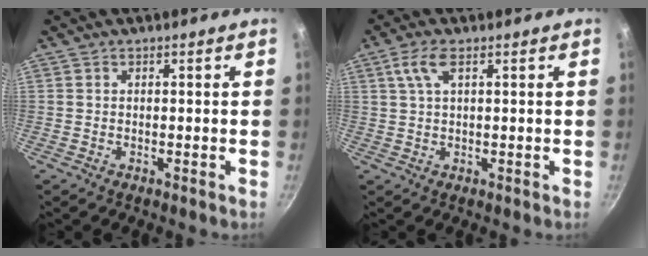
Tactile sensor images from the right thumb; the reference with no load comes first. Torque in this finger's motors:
{"motor_torque": [1.55, 3.46, 0.98, -0.52, 0.35]}